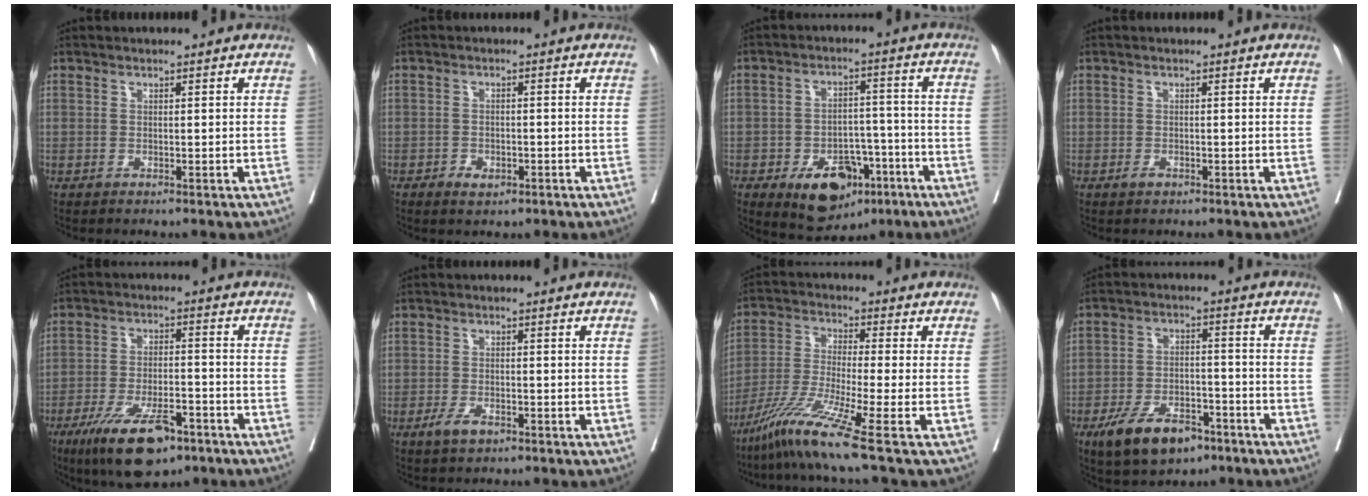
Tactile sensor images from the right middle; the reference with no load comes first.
{"total": 2.3, "force": [-1.3, 1.4, 1.3], "torque": [-0.019, 0.003, -0.012]}
{"total": 11.6, "force": [-6.0, 6.9, 7.1], "torque": [-0.105, 0.011, -0.084]}
{"total": 0.8, "force": [-0.5, 0.4, 0.5], "torque": [-0.009, 0.000, -0.006]}
{"total": 11.9, "force": [-7.6, 3.9, 8.4], "torque": [-0.149, -0.013, -0.125]}
{"total": 2.9, "force": [-1.7, 1.1, 2.0], "torque": [-0.041, 0.000, -0.030]}
{"total": 10.3, "force": [-6.8, -1.9, 7.5], "torque": [-0.152, -0.040, -0.135]}
{"total": 10.2, "force": [-6.4, 4.8, 6.3], "torque": [-0.115, -0.003, -0.107]}